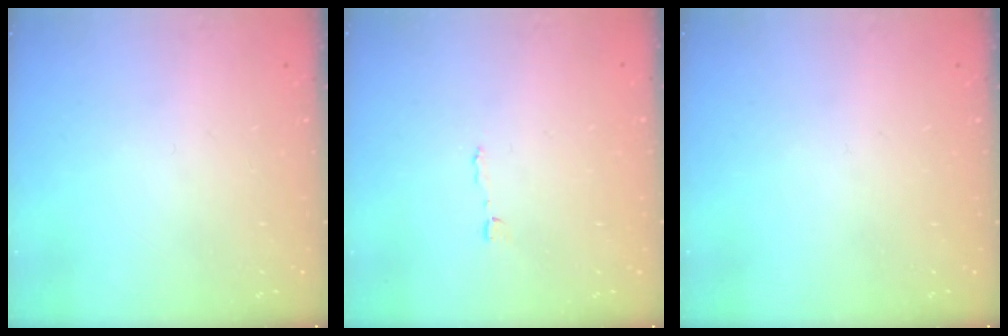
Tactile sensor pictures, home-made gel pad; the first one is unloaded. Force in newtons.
{"total": 1.2, "press": 1.2, "slide": 0.0}
{"total": 0.0}